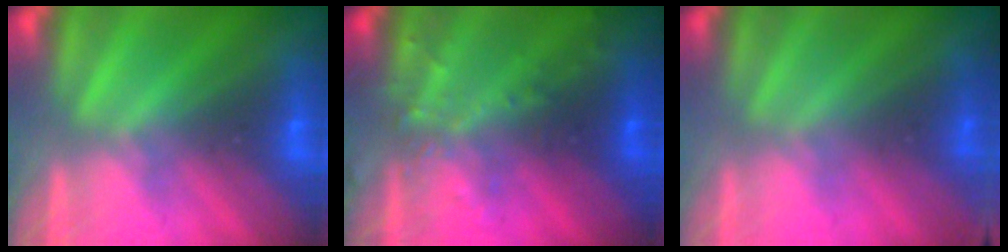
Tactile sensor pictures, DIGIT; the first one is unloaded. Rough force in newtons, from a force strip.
{"total": 2.8}
{"total": 2.8}